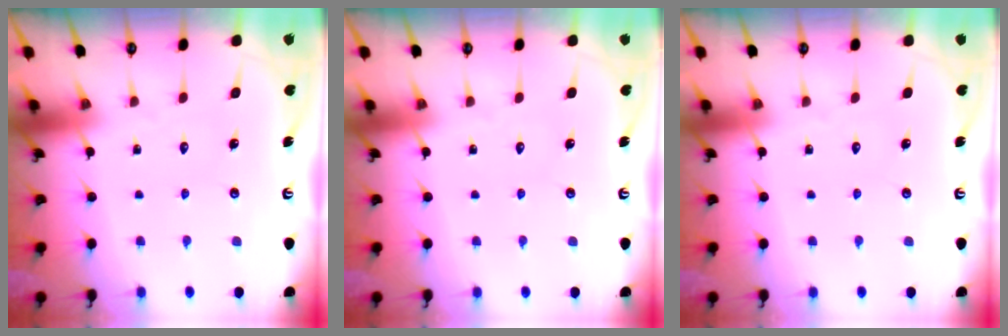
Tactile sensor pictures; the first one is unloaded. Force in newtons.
{"total": 0.0}
{"total": 0.0}